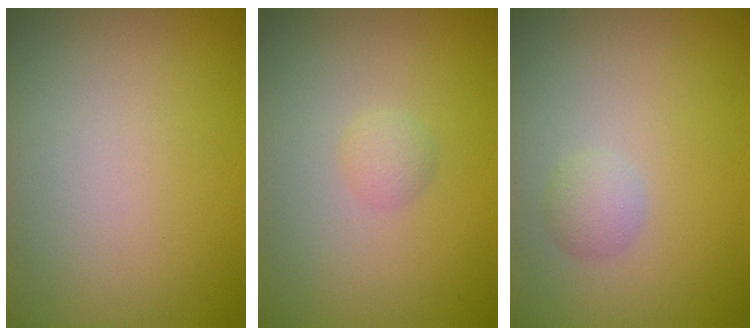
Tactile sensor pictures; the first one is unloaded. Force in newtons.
{"total": 1.1, "press": 1.1, "slide": 0.1}
{"total": 1.4, "press": 1.4, "slide": 0.1}